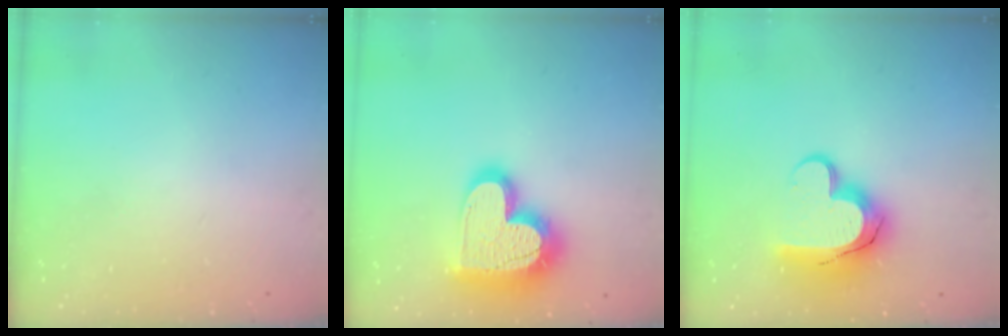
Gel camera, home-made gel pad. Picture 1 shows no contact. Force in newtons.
{"total": 23.3, "press": 23.2, "slide": 1.9}
{"total": 15.2, "press": 15.1, "slide": 1.1}